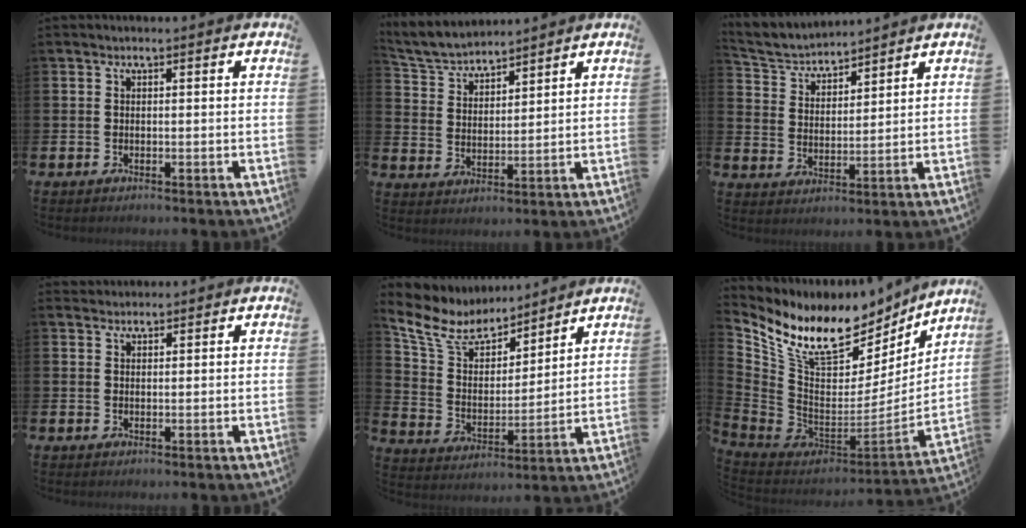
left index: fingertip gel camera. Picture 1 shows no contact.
{"total": 5.1, "force": [5.0, 0.9, 0.5], "torque": [-0.033, -0.025, 0.090]}
{"total": 4.1, "force": [4.0, 1.0, 0.1], "torque": [-0.023, -0.030, 0.068]}
{"total": 1.4, "force": [1.3, 0.5, -0.2], "torque": [0.015, -0.002, 0.023]}
{"total": 9.0, "force": [7.8, 3.8, 2.4], "torque": [-0.095, -0.047, 0.139]}
{"total": 12.2, "force": [9.7, 5.4, 5.2], "torque": [-0.140, -0.071, 0.173]}